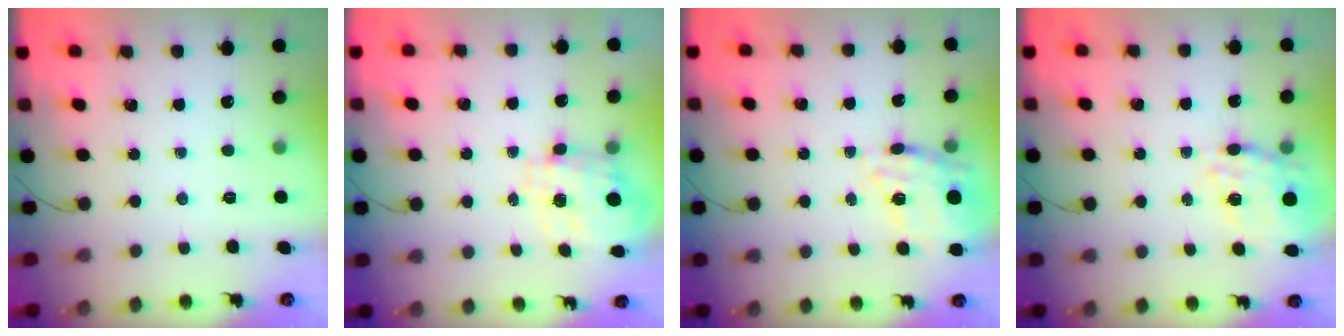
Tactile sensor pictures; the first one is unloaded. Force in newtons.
{"total": 3.4, "press": 3.2, "slide": 1.1}
{"total": 11.4, "press": 10.8, "slide": 3.9}
{"total": 16.0, "press": 15.6, "slide": 3.3}